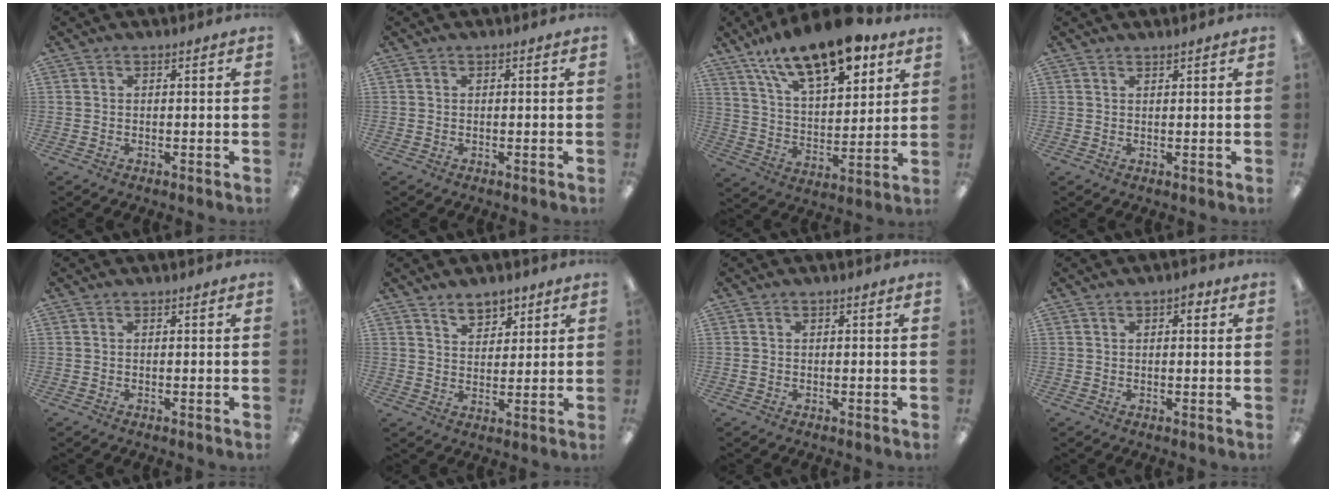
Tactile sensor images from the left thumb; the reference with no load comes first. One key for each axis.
{"total": 0.0}
{"total": 18.7, "fx": 13.2, "fy": 7.5, "fz": 10.9, "tx": -0.182, "ty": -0.075, "tz": 0.229}
{"total": 0.8, "fx": 0.8, "fy": 0.0, "fz": 0.0, "tx": 0.000, "ty": 0.000, "tz": 0.015}
{"total": 0.0}
{"total": 5.8, "fx": 4.4, "fy": 3.3, "fz": 1.9, "tx": -0.018, "ty": -0.018, "tz": 0.077}
{"total": 0.7, "fx": -0.1, "fy": 0.5, "fz": 0.4, "tx": -0.007, "ty": 0.004, "tz": -0.004}
{"total": 2.9, "fx": 1.1, "fy": 1.6, "fz": 2.1, "tx": -0.018, "ty": -0.002, "tz": 0.012}